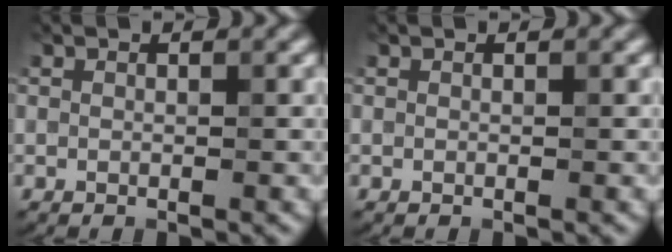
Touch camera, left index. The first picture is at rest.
{"total": 0.0}